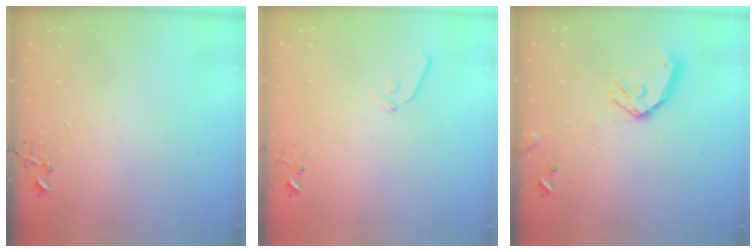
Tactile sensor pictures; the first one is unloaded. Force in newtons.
{"total": 5.5, "press": 5.5, "slide": 0.5}
{"total": 13.0, "press": 12.9, "slide": 1.9}